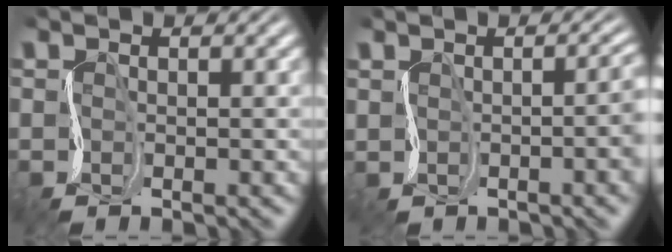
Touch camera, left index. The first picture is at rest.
{"total": 1.8, "force": [0.0, 0.3, 1.8], "torque": [-0.019, -0.002, 0.009]}